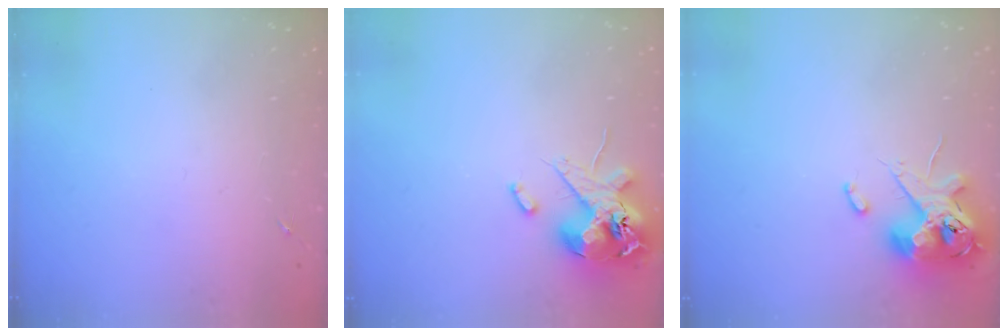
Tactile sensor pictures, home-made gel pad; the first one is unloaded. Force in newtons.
{"total": 13.4, "press": 13.2, "slide": 2.3}
{"total": 13.2, "press": 13.0, "slide": 2.3}